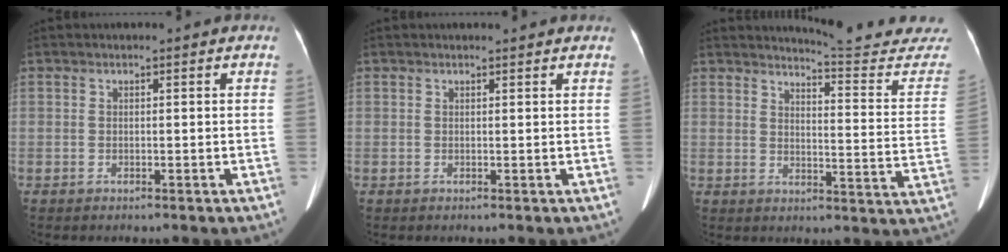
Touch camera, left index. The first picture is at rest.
{"total": 1.7, "force": [1.6, 0.1, 0.3], "torque": [-0.011, 0.004, 0.017]}
{"total": 17.1, "force": [16.9, -0.2, 2.3], "torque": [-0.013, -0.137, 0.179]}